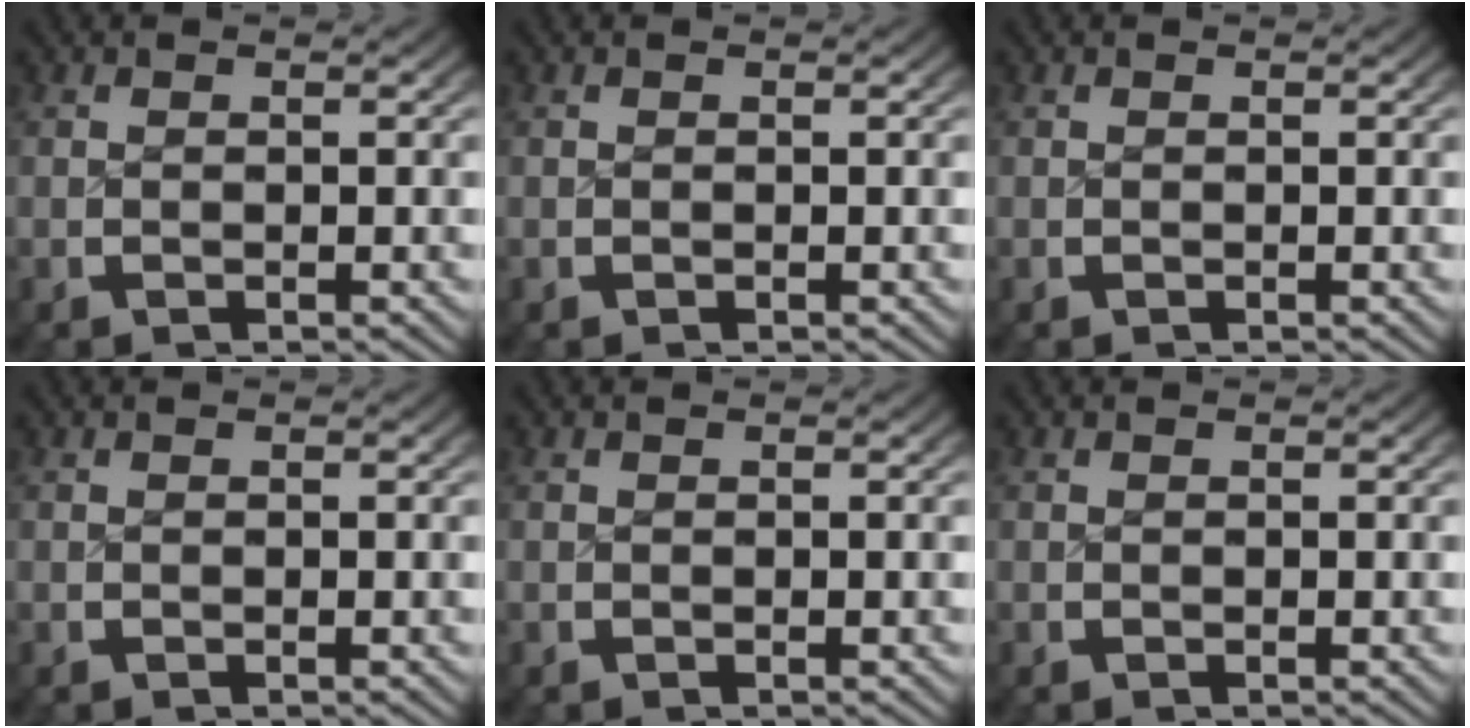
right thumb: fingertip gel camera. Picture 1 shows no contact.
{"total": 0.0}
{"total": 0.0}
{"total": 0.0}
{"total": 0.0}
{"total": 0.0}